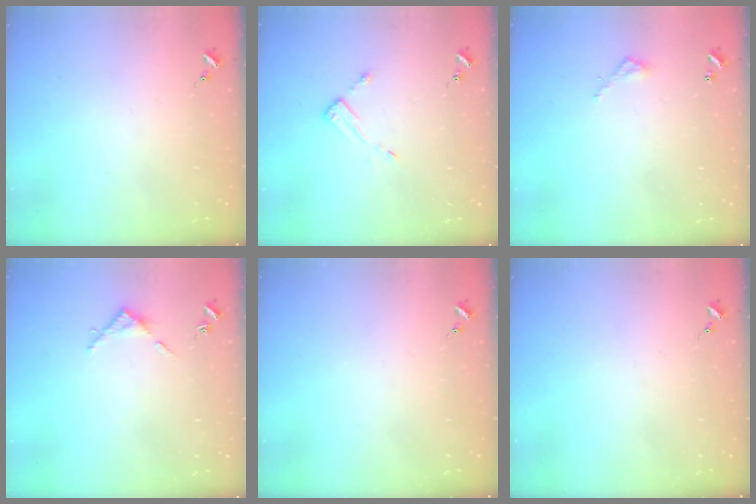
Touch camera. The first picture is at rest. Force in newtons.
{"total": 3.1, "press": 3.1, "slide": 0.2}
{"total": 3.7, "press": 3.7, "slide": 0.3}
{"total": 4.1, "press": 4.1, "slide": 0.3}
{"total": 0.0}
{"total": 0.0}